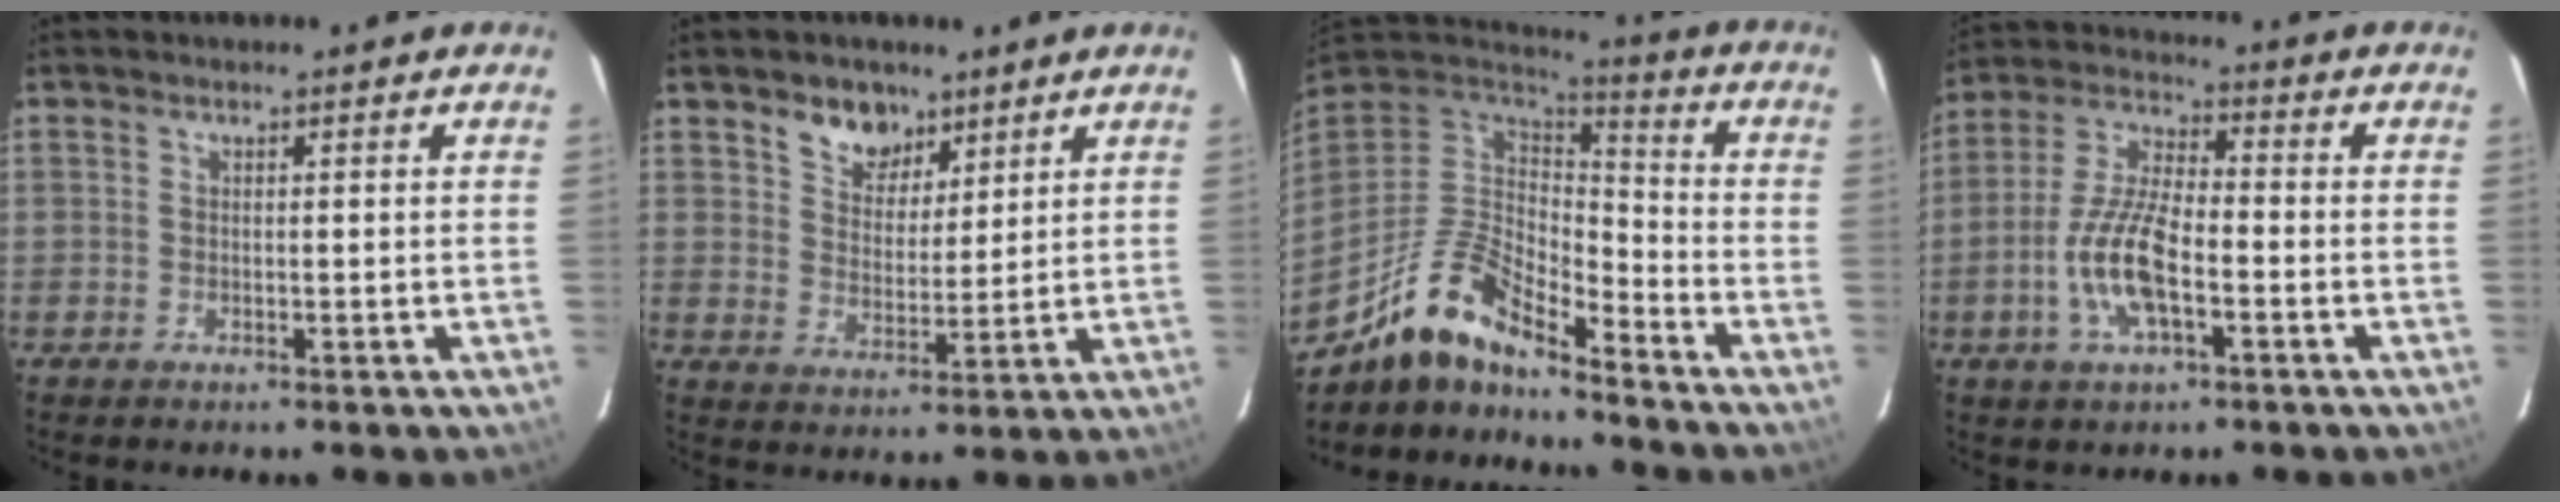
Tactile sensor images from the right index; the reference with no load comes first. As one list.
[{"total": 6.9, "force": [4.7, 4.5, 2.4], "torque": [-0.036, 0.007, 0.087]}, {"total": 14.9, "force": [-11.9, 4.2, 7.8], "torque": [-0.165, -0.002, -0.234]}, {"total": 11.9, "force": [-3.8, 4.3, 10.4], "torque": [-0.220, 0.002, -0.076]}]